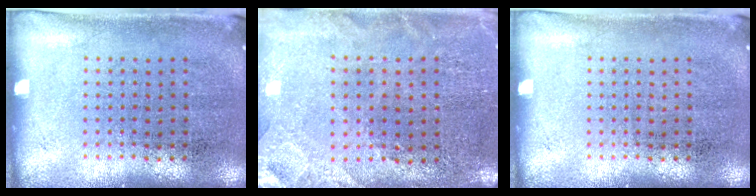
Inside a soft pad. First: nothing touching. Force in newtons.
{"total": 0.5, "press": 0.5, "slide": 0.2}
{"total": 0.0}